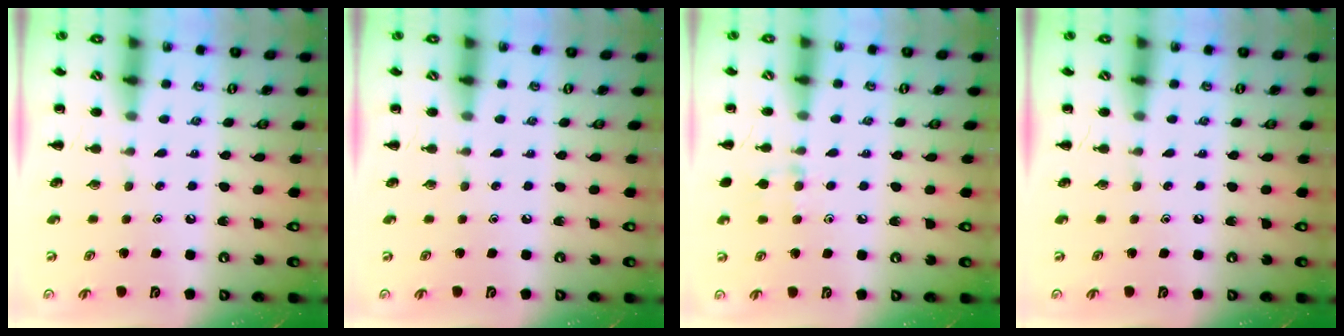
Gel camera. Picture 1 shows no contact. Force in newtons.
{"total": 0.0}
{"total": 6.9, "press": 6.5, "slide": 2.2}
{"total": 0.0}